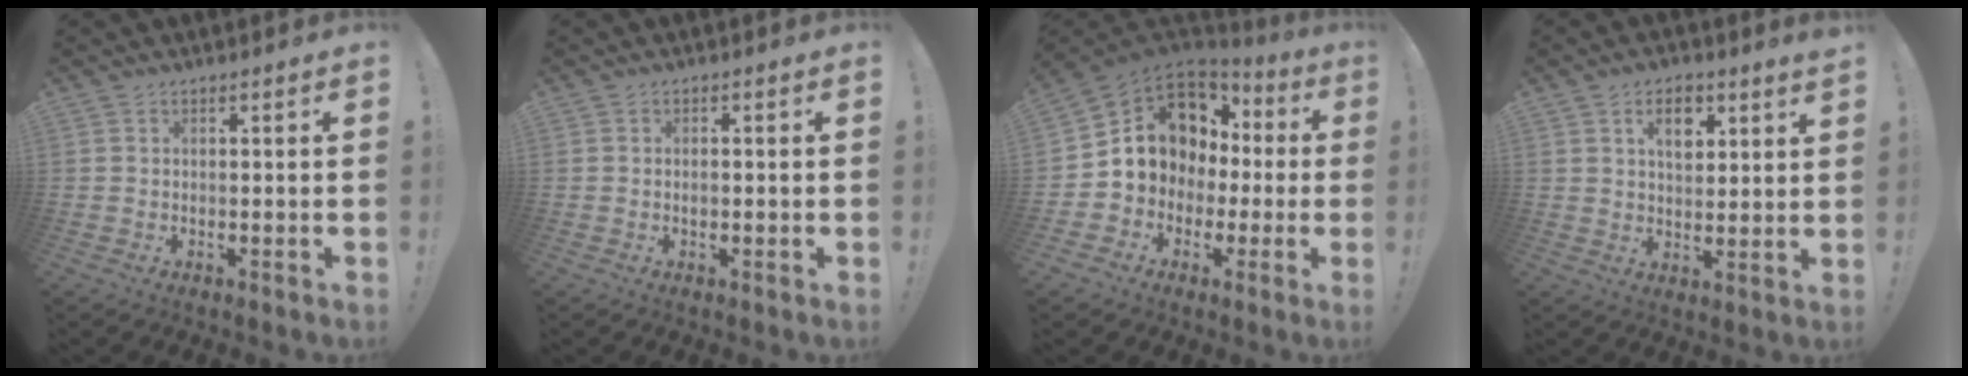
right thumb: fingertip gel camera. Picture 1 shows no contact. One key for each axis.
{"total": 0.9, "fx": -0.4, "fy": 0.4, "fz": 0.7, "tx": -0.009, "ty": 0.001, "tz": -0.009}
{"total": 11.2, "fx": 2.6, "fy": 10.0, "fz": 4.3, "tx": -0.062, "ty": -0.023, "tz": 0.069}
{"total": 6.9, "fx": 4.0, "fy": 3.0, "fz": 4.8, "tx": -0.064, "ty": -0.018, "tz": 0.064}